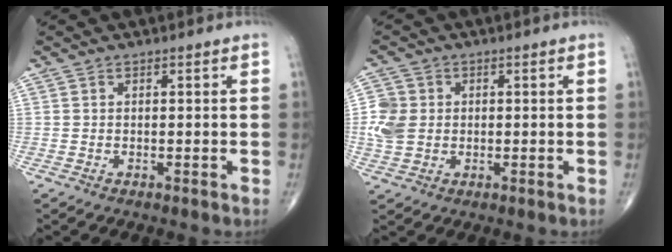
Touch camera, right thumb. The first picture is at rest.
{"total": 6.1, "force": [0.2, 5.1, 3.3], "torque": [-0.063, 0.003, 0.002]}